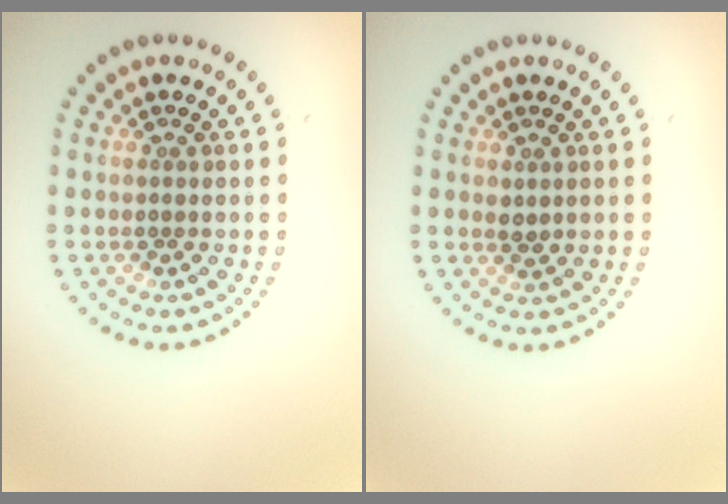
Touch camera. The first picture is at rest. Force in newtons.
{"total": 0.8, "press": 0.8, "slide": 0.2}